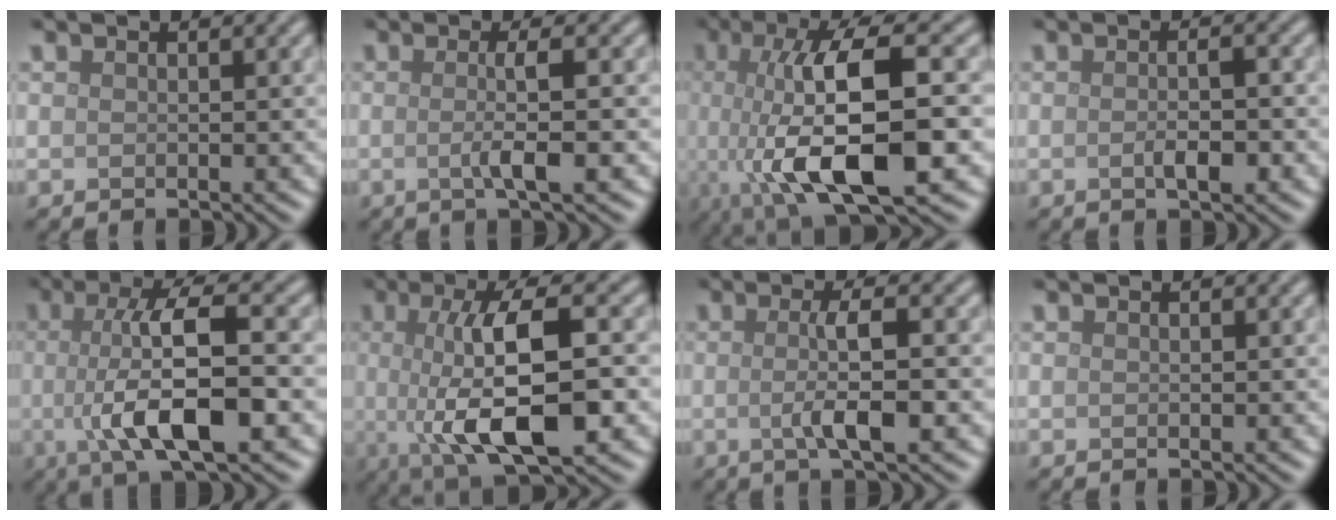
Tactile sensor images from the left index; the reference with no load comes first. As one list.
[{"total": 3.3, "force": [-0.2, 0.6, 3.2], "torque": [-0.051, -0.006, -0.008]}, {"total": 12.1, "force": [-1.4, 3.8, 11.4], "torque": [-0.192, -0.002, -0.025]}, {"total": 2.2, "force": [-0.5, 0.5, 2.1], "torque": [-0.036, -0.002, -0.011]}, {"total": 9.0, "force": [-0.9, 2.4, 8.6], "torque": [-0.134, 0.001, -0.019]}, {"total": 9.8, "force": [-0.7, 3.0, 9.2], "torque": [-0.151, -0.004, -0.010]}, {"total": 4.2, "force": [-0.3, 0.8, 4.1], "torque": [-0.068, -0.003, -0.007]}, {"total": 0.0}]